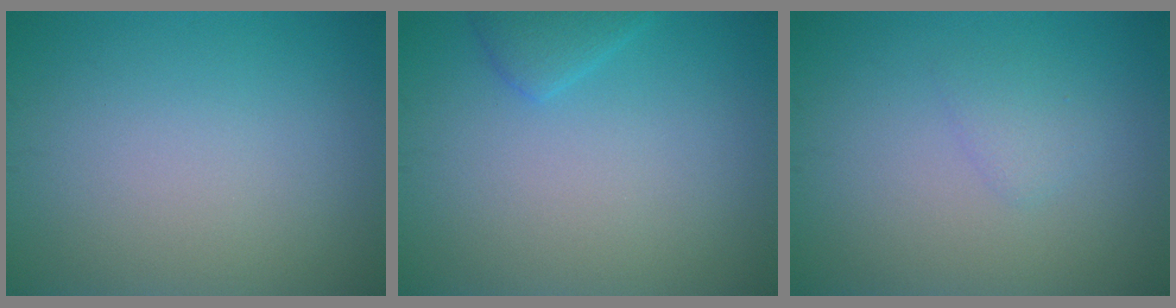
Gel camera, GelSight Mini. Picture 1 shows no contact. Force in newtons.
{"total": 1.7, "press": 1.7, "slide": 0.1}
{"total": 1.2, "press": 1.1, "slide": 0.1}